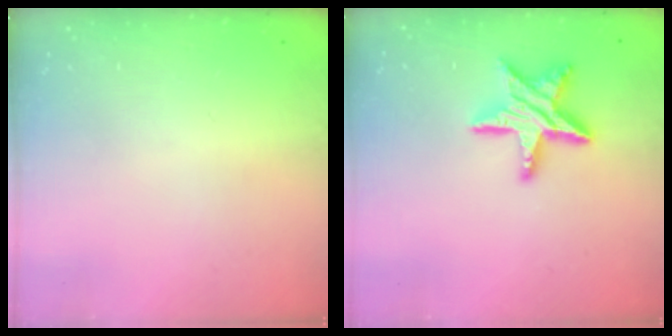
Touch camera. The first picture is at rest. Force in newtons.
{"total": 14.6, "press": 14.5, "slide": 1.1}